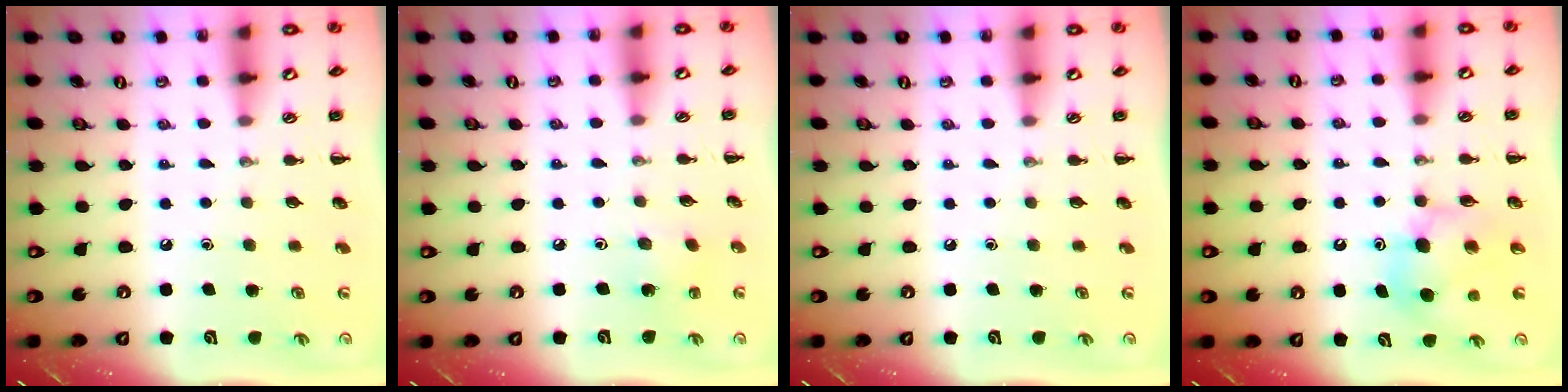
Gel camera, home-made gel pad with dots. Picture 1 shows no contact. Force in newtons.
{"total": 3.1, "press": 3.0, "slide": 0.9}
{"total": 0.0}
{"total": 8.4, "press": 8.3, "slide": 1.0}